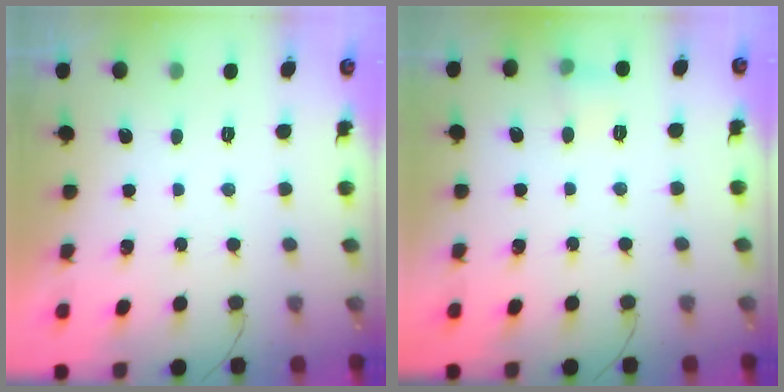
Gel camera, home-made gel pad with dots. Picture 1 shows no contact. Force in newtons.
{"total": 5.7, "press": 5.4, "slide": 1.6}